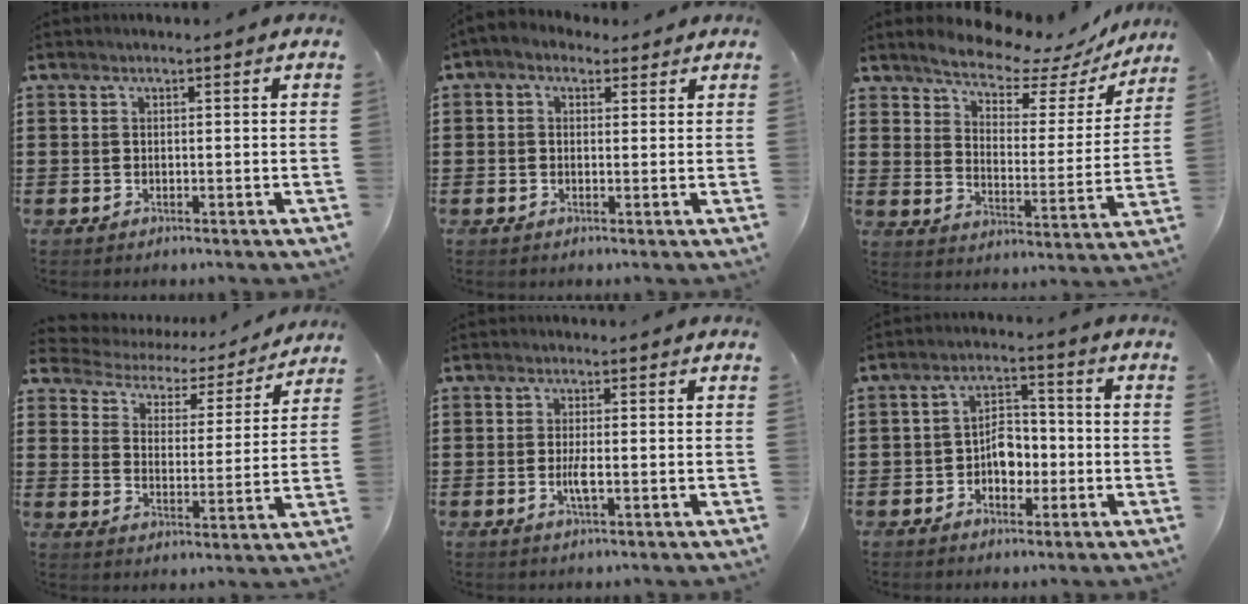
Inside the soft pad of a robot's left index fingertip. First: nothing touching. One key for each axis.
{"total": 1.6, "fx": 0.5, "fy": 1.3, "fz": 0.8, "tx": -0.020, "ty": 0.008, "tz": 0.009}
{"total": 6.7, "fx": 6.2, "fy": 1.4, "fz": 2.0, "tx": -0.063, "ty": -0.045, "tz": 0.104}
{"total": 3.3, "fx": 3.2, "fy": 1.0, "fz": -0.1, "tx": -0.026, "ty": -0.026, "tz": 0.045}
{"total": 2.6, "fx": -0.7, "fy": 0.4, "fz": 2.5, "tx": -0.052, "ty": -0.004, "tz": -0.014}
{"total": 5.0, "fx": -1.6, "fy": 3.4, "fz": 3.3, "tx": -0.056, "ty": 0.007, "tz": -0.034}